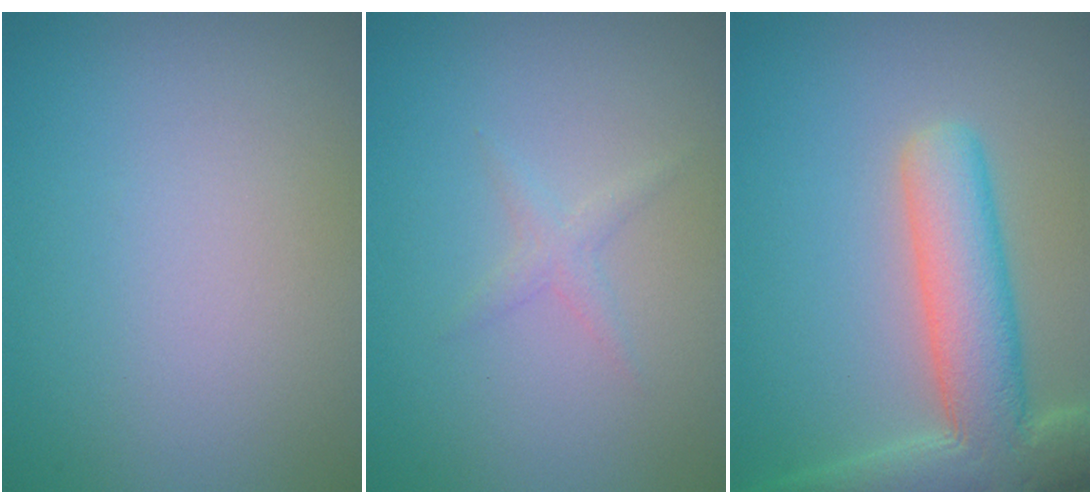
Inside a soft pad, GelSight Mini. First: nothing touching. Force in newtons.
{"total": 1.1, "press": 1.1, "slide": 0.1}
{"total": 9.0, "press": 9.0, "slide": 0.8}